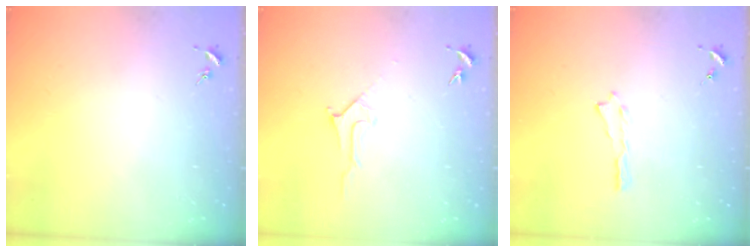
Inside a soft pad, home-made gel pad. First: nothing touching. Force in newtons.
{"total": 2.8, "press": 2.8, "slide": 0.4}
{"total": 0.0}